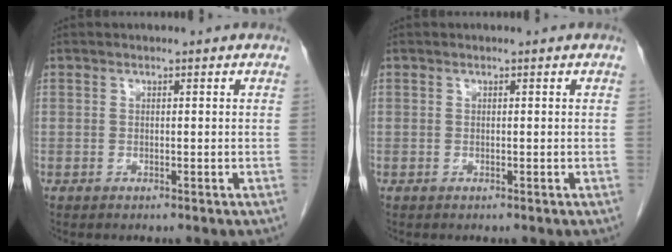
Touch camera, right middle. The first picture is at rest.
{"total": 0.0}